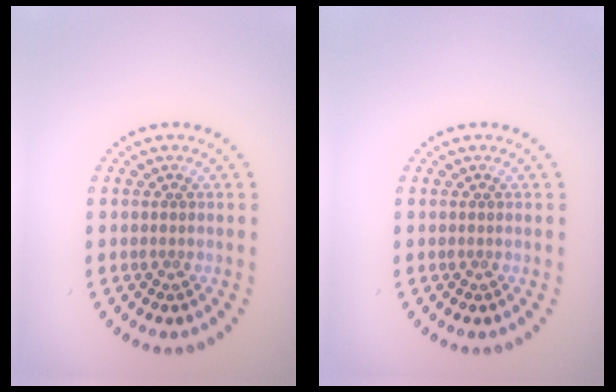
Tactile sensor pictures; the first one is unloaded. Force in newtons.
{"total": 0.0}